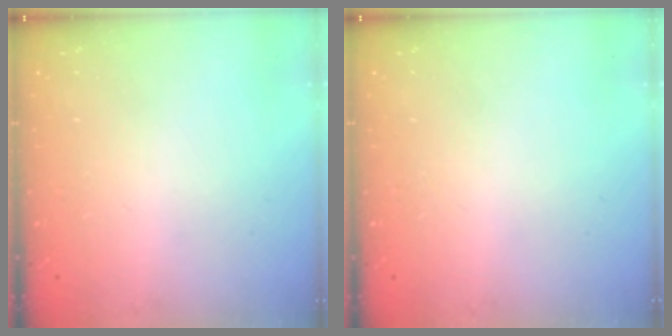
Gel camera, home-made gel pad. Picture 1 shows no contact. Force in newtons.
{"total": 0.0}